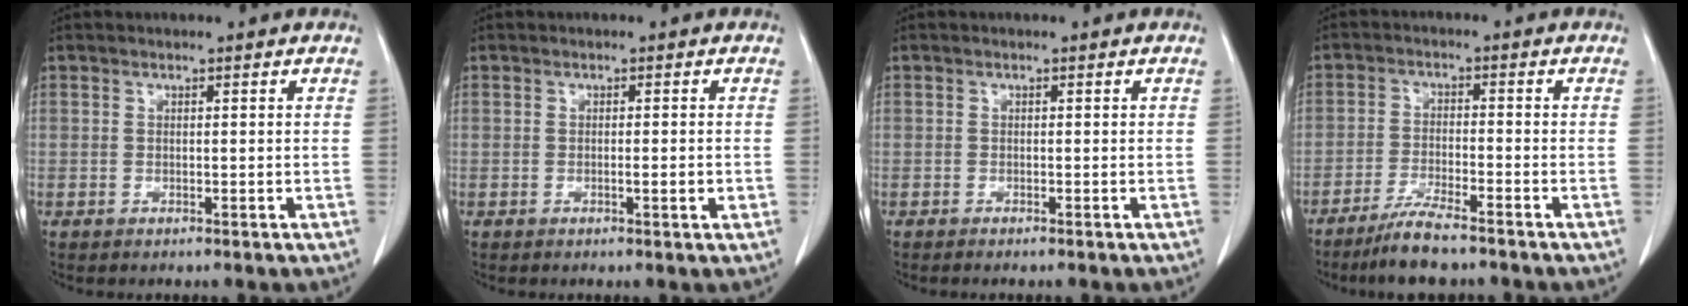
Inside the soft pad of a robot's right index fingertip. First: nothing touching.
{"total": 1.7, "force": [-0.3, 0.2, 1.7], "torque": [-0.028, -0.002, -0.004]}
{"total": 0.7, "force": [-0.6, 0.0, 0.4], "torque": [-0.009, -0.001, -0.009]}
{"total": 6.3, "force": [-5.1, 0.5, 3.8], "torque": [-0.072, -0.017, -0.089]}